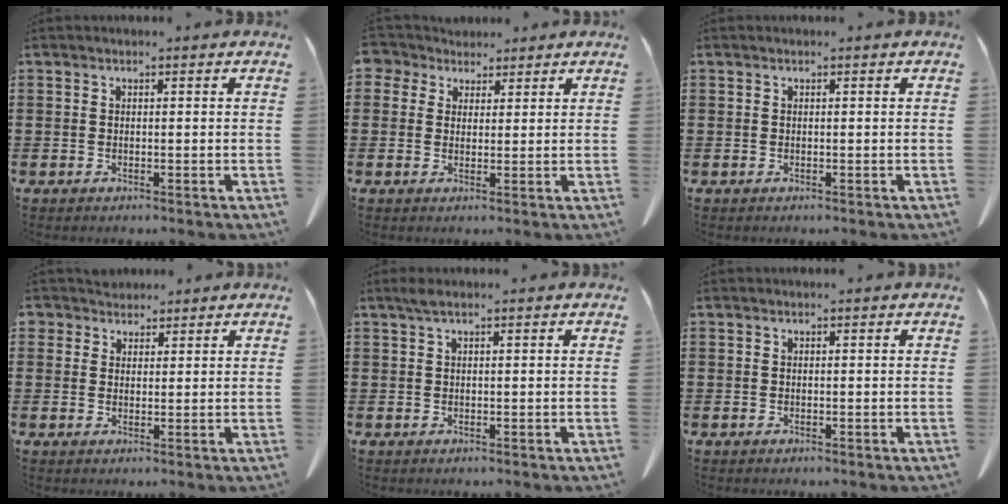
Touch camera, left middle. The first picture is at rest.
{"total": 3.4, "force": [2.3, 2.4, 0.5], "torque": [-0.017, 0.007, 0.039]}
{"total": 0.0}
{"total": 3.1, "force": [2.6, 1.8, 0.3], "torque": [-0.017, 0.007, 0.049]}
{"total": 1.2, "force": [0.6, 0.2, 1.0], "torque": [-0.022, 0.002, 0.011]}
{"total": 0.0}